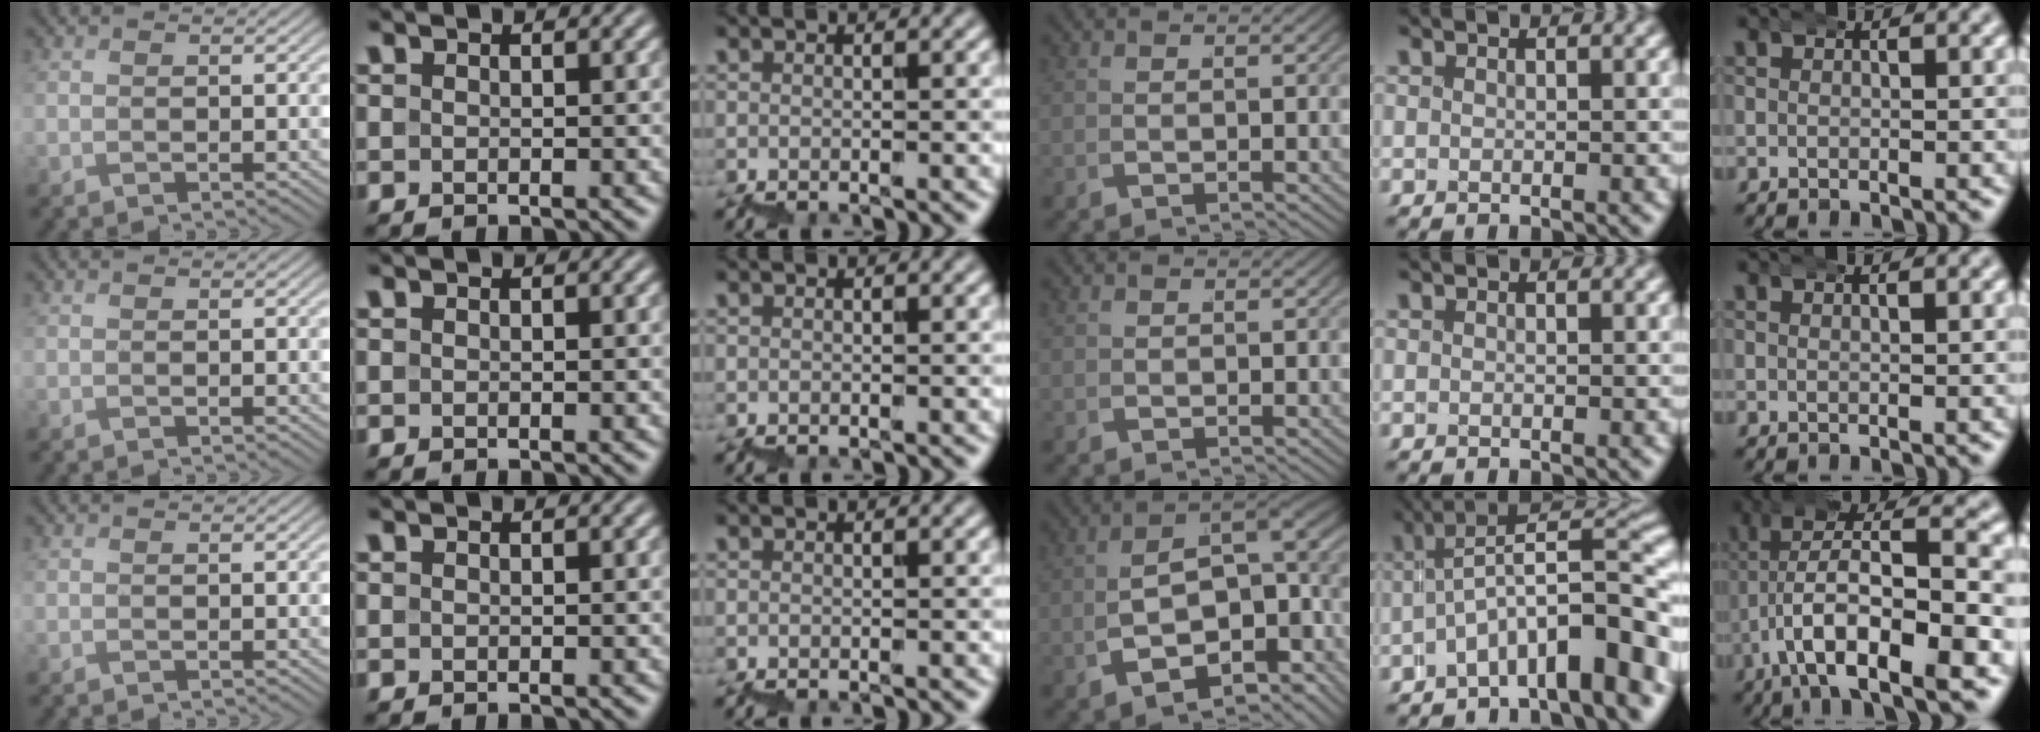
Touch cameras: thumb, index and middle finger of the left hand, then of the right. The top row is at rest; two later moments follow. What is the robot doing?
{"motion": "wrap", "object": "bubble wrap"}